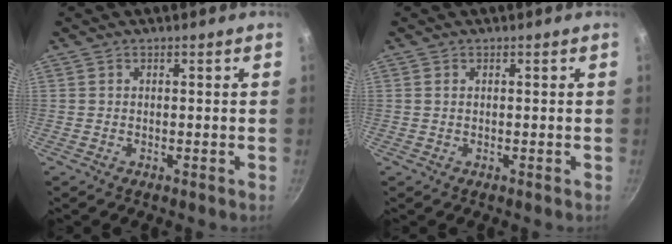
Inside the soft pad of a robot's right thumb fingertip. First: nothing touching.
{"total": 0.0}